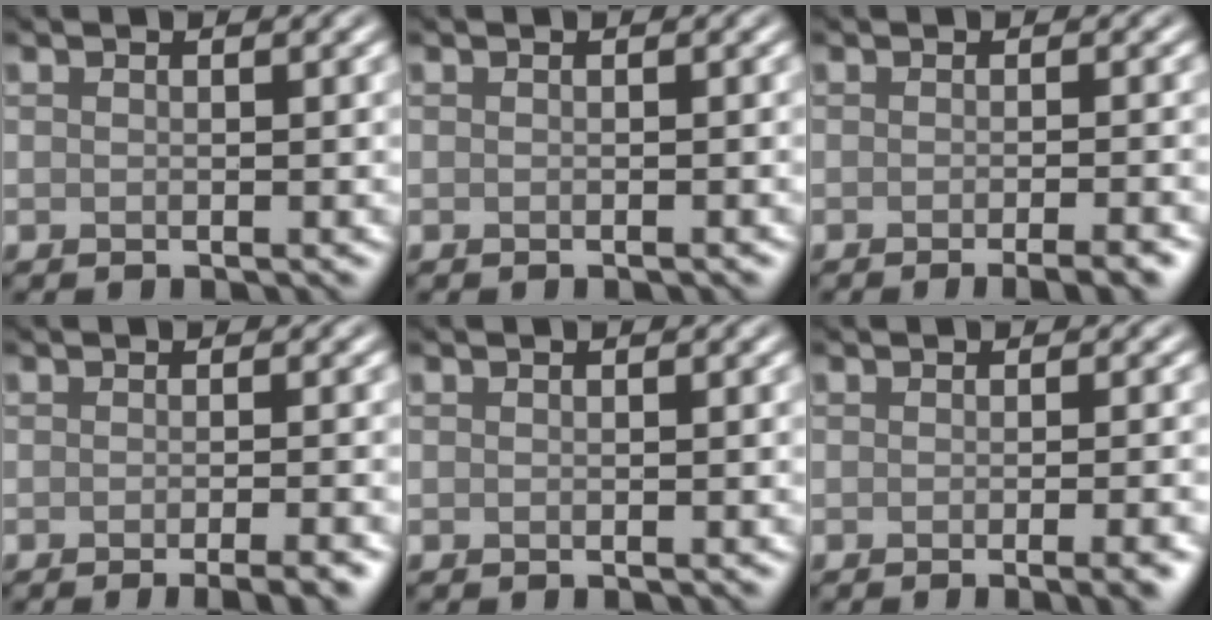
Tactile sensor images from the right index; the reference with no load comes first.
{"total": 0.5, "force": [-0.3, 0.0, 0.4], "torque": [-0.002, 0.001, -0.004]}
{"total": 3.9, "force": [-2.2, 1.1, 3.1], "torque": [-0.016, 0.006, -0.026]}
{"total": 3.9, "force": [-2.1, 1.1, 3.1], "torque": [-0.016, 0.005, -0.026]}
{"total": 0.0}
{"total": 4.1, "force": [-1.4, 1.4, 3.6], "torque": [-0.016, 0.000, -0.015]}